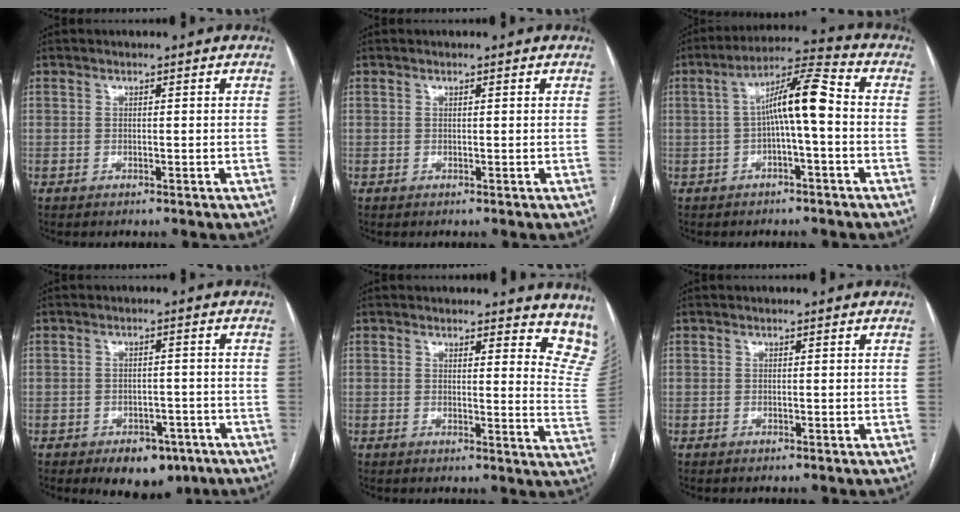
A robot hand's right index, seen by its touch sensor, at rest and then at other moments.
{"total": 0.0}
{"total": 8.9, "force": [-0.4, 1.0, 8.9], "torque": [-0.152, 0.032, -0.010]}
{"total": 6.7, "force": [-4.3, 3.9, 3.2], "torque": [-0.034, 0.005, -0.055]}
{"total": 10.4, "force": [9.6, 2.3, 3.3], "torque": [0.000, -0.061, 0.069]}
{"total": 0.0}